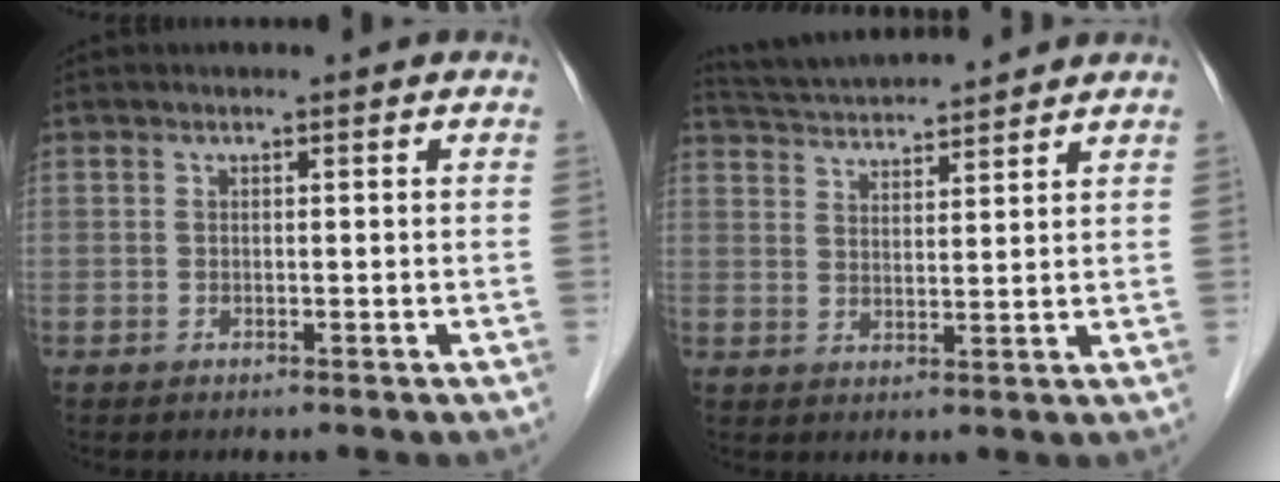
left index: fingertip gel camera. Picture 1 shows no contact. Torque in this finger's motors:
{"motor_torque": [-0.21, -0.76, 0.19, 0.04]}